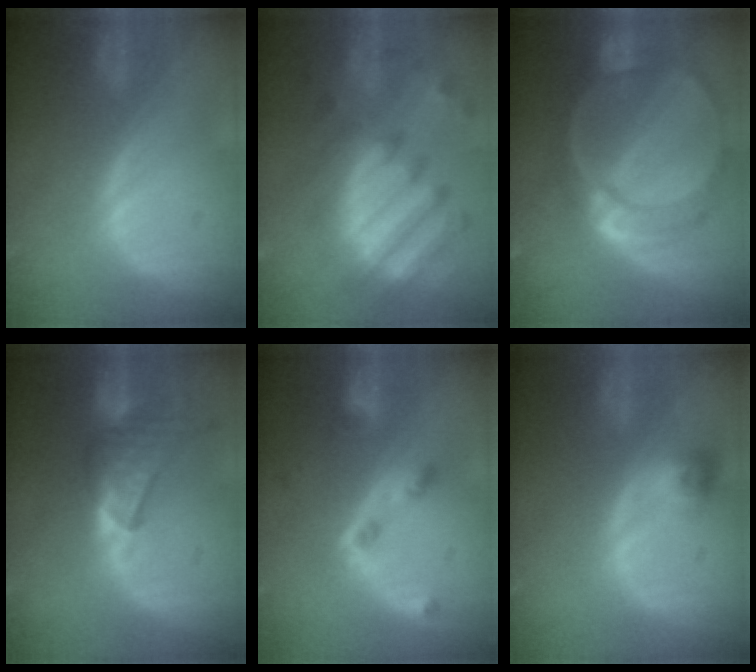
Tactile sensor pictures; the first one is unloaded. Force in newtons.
{"total": 11.9, "press": 10.3, "slide": 5.9}
{"total": 9.6, "press": 8.3, "slide": 4.8}
{"total": 9.1, "press": 8.2, "slide": 3.8}
{"total": 4.1, "press": 3.9, "slide": 1.2}
{"total": 2.9, "press": 2.6, "slide": 1.2}